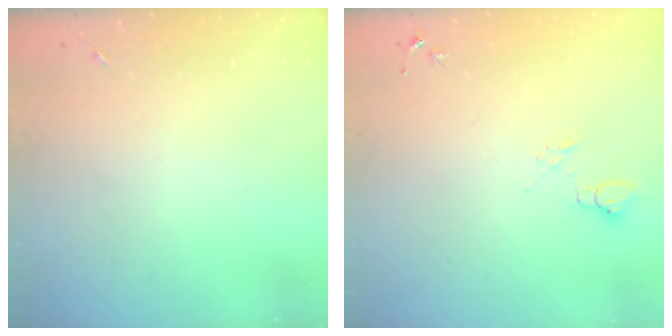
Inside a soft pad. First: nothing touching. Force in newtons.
{"total": 6.6, "press": 6.5, "slide": 0.8}